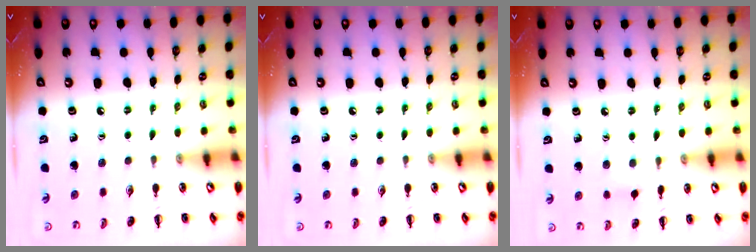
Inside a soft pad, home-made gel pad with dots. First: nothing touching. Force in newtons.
{"total": 0.0}
{"total": 5.0, "press": 4.6, "slide": 1.8}